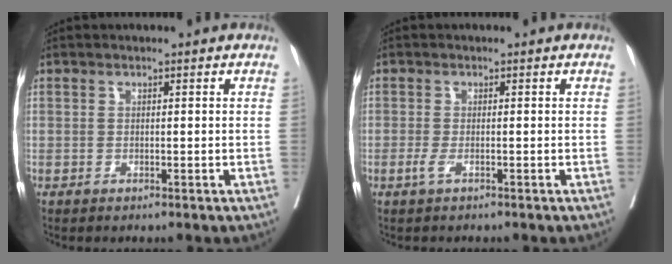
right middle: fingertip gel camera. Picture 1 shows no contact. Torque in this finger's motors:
{"motor_torque": [0.36, -0.62, 0.01, 0.01]}